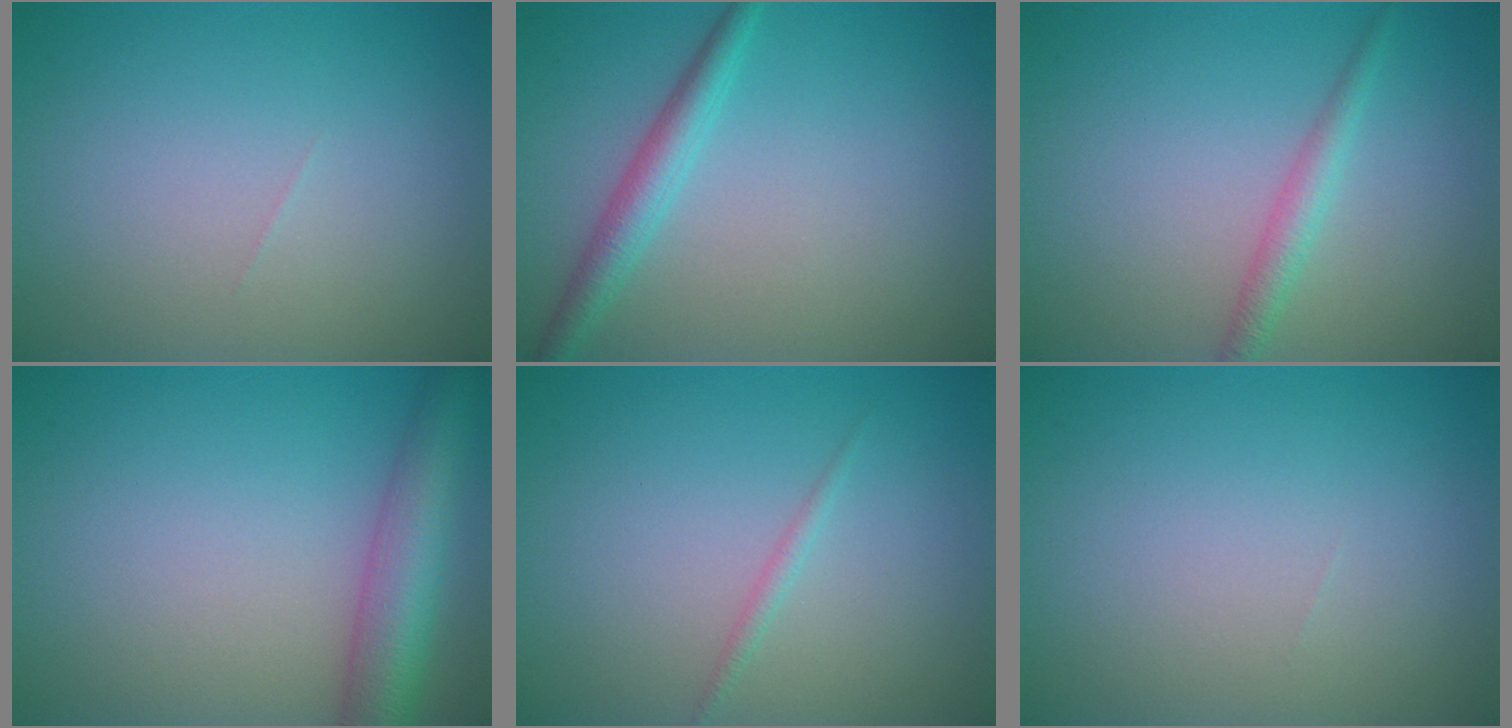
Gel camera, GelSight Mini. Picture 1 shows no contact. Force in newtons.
{"total": 2.7, "press": 2.7, "slide": 0.1}
{"total": 1.9, "press": 1.9, "slide": 0.1}
{"total": 5.7, "press": 5.7, "slide": 0.2}
{"total": 0.8, "press": 0.8, "slide": 0.1}
{"total": 0.0}